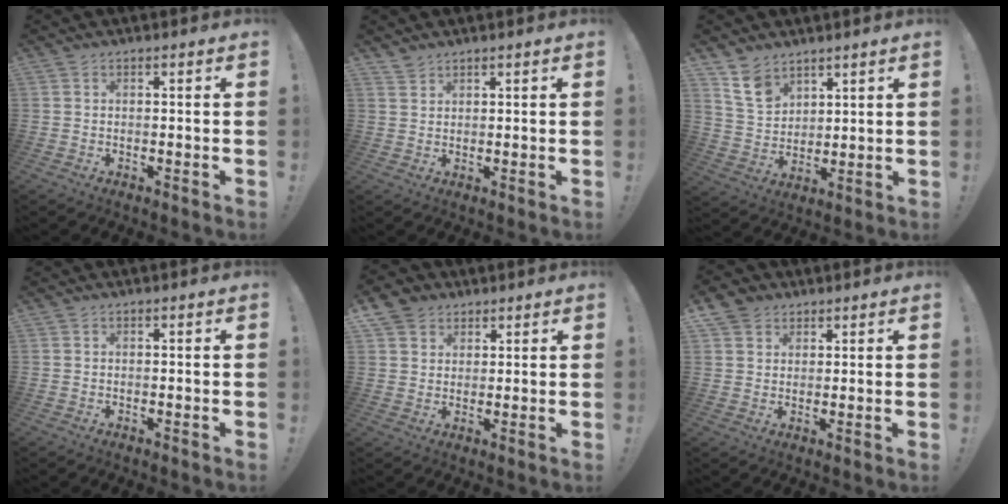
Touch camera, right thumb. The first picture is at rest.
{"total": 2.3, "force": [2.1, 0.8, 0.4], "torque": [0.004, -0.018, 0.039]}
{"total": 10.3, "force": [7.1, 6.6, 3.5], "torque": [-0.060, -0.038, 0.141]}
{"total": 0.0}
{"total": 6.2, "force": [3.9, 4.7, 0.9], "torque": [-0.014, -0.025, 0.077]}
{"total": 5.1, "force": [3.3, 3.8, 0.8], "torque": [-0.007, -0.019, 0.062]}